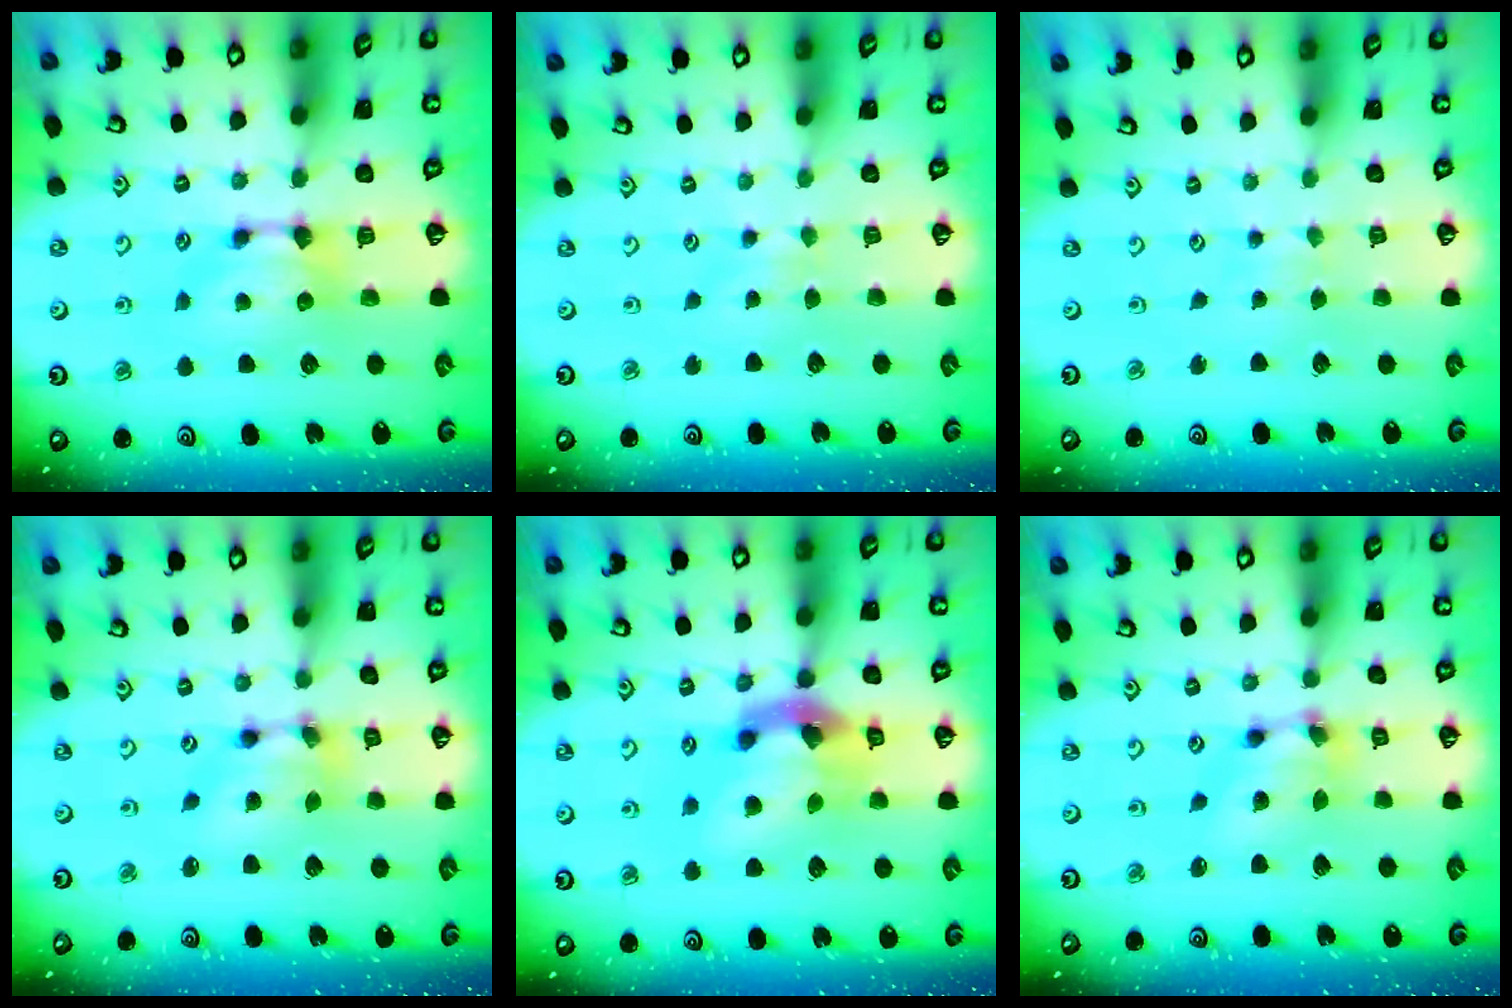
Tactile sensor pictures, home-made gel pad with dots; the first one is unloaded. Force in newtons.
{"total": 2.6, "press": 2.5, "slide": 0.3}
{"total": 3.3, "press": 3.3, "slide": 0.3}
{"total": 5.3, "press": 4.9, "slide": 2.1}
{"total": 7.9, "press": 7.5, "slide": 2.3}
{"total": 6.0, "press": 5.6, "slide": 2.1}